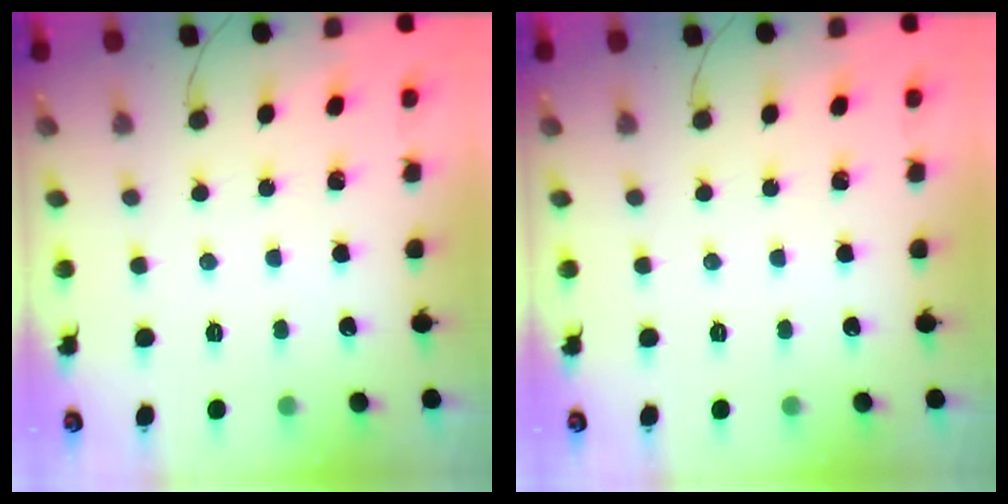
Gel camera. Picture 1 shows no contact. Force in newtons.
{"total": 0.0}